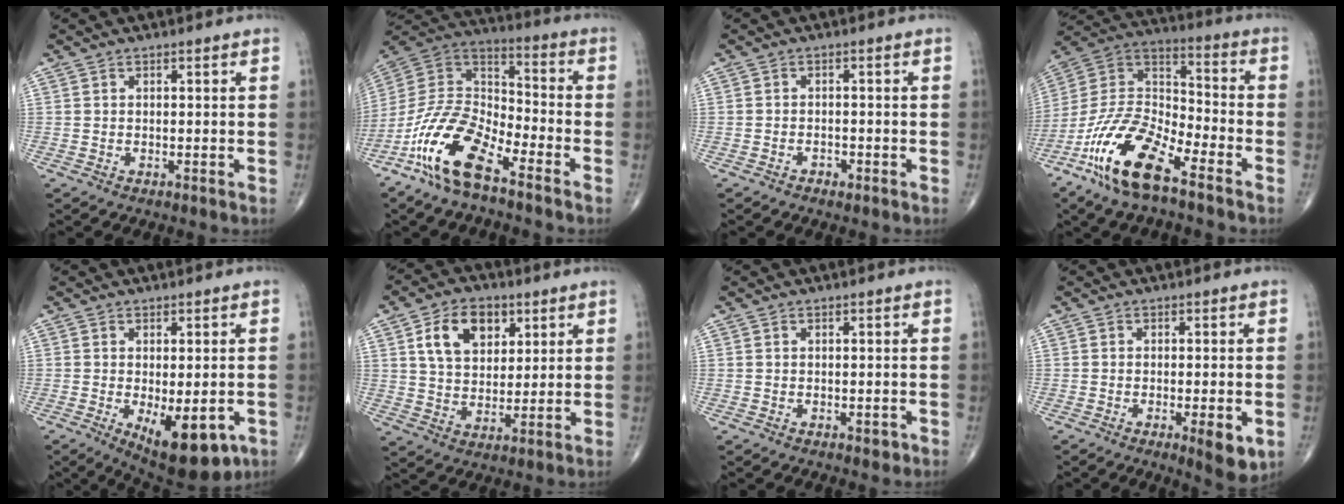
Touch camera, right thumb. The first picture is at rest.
{"total": 16.0, "force": [-9.9, 6.1, 11.1], "torque": [-0.211, 0.061, -0.198]}
{"total": 1.4, "force": [-0.9, 0.9, 0.6], "torque": [-0.008, 0.005, -0.016]}
{"total": 17.8, "force": [-10.9, 6.3, 12.6], "torque": [-0.242, 0.059, -0.213]}
{"total": 12.4, "force": [-4.5, 5.4, 10.2], "torque": [-0.133, -0.013, -0.051]}
{"total": 11.4, "force": [4.5, 7.6, 7.2], "torque": [-0.094, -0.013, 0.082]}
{"total": 1.2, "force": [-0.4, 0.8, 0.9], "torque": [-0.009, -0.001, -0.004]}
{"total": 6.1, "force": [-2.0, 1.7, 5.5], "torque": [-0.074, -0.012, -0.025]}